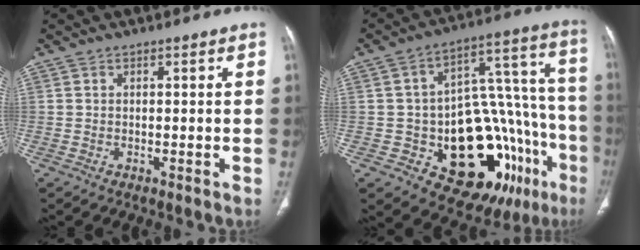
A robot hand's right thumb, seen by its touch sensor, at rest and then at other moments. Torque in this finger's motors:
{"motor_torque": [1.88, 1.00, 1.08, -1.39, 0.03]}